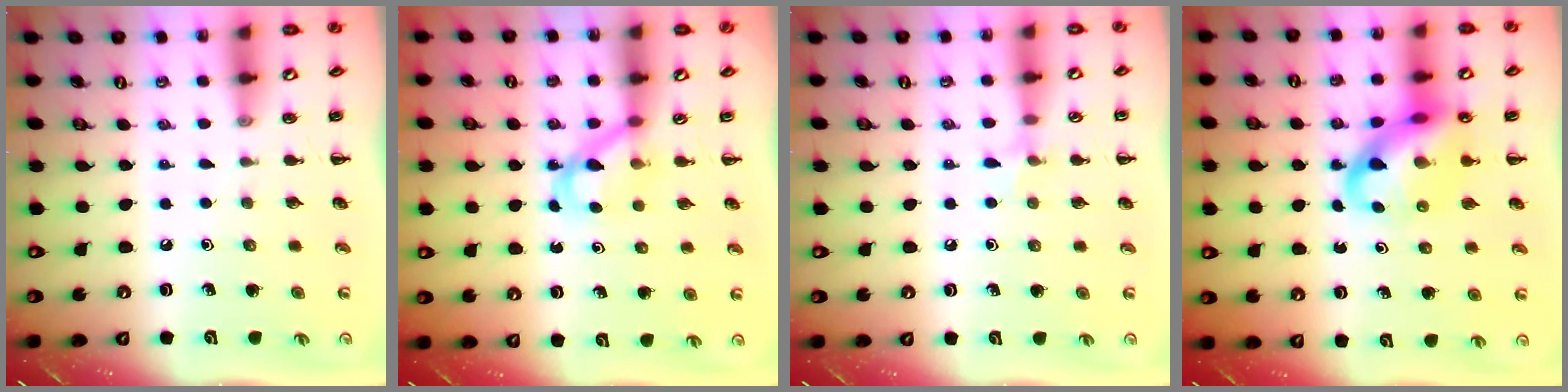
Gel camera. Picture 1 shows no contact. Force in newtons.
{"total": 3.9, "press": 3.8, "slide": 1.1}
{"total": 5.4, "press": 5.1, "slide": 1.8}
{"total": 13.8, "press": 13.3, "slide": 3.6}